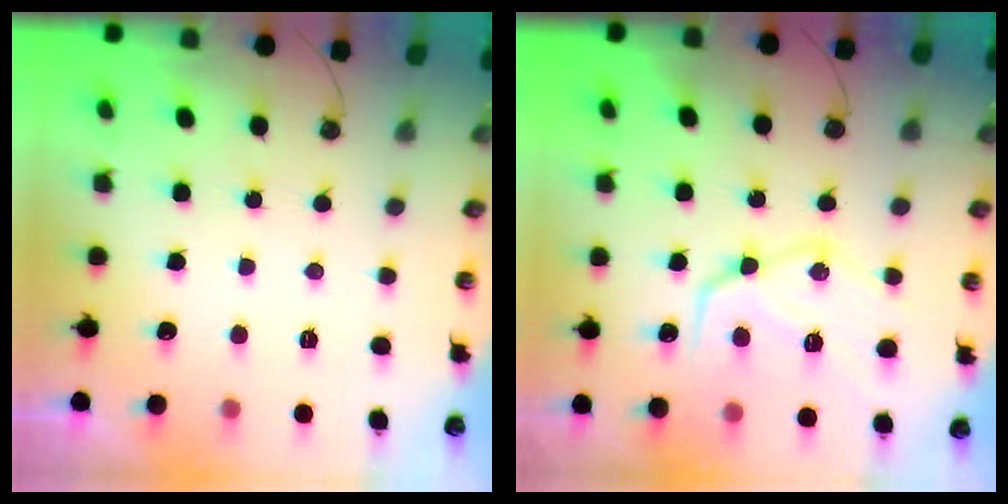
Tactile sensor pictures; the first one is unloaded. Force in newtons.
{"total": 18.0, "press": 17.9, "slide": 1.8}